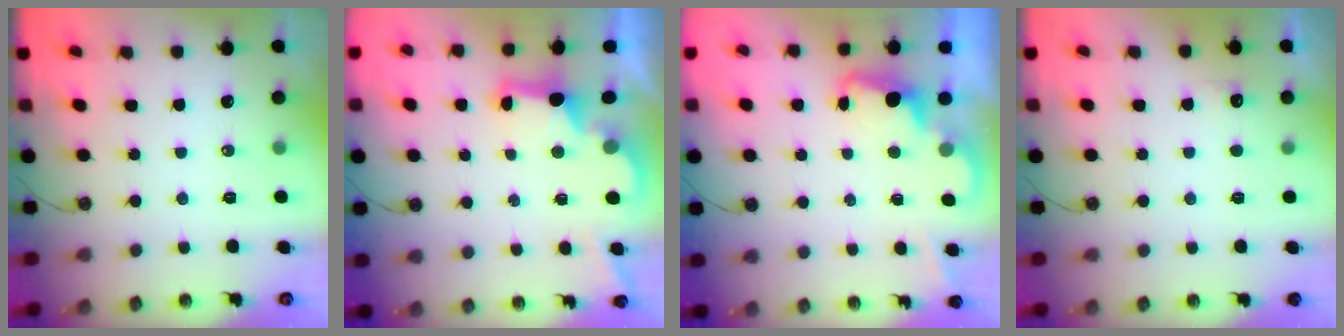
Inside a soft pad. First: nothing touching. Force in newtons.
{"total": 2.8, "press": 2.7, "slide": 0.9}
{"total": 2.3, "press": 2.3, "slide": 0.5}
{"total": 3.8, "press": 3.7, "slide": 1.1}